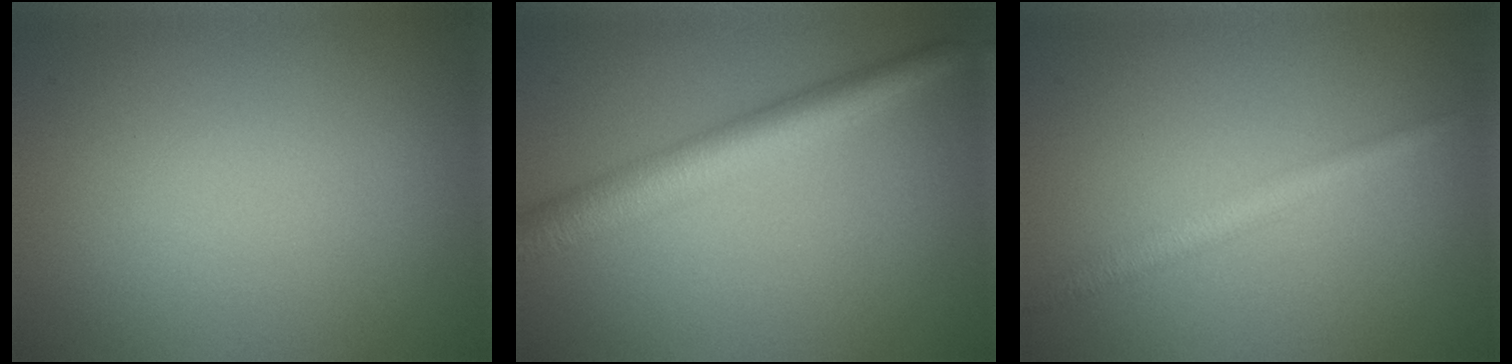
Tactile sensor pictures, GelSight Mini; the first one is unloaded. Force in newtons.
{"total": 4.7, "press": 4.7, "slide": 0.1}
{"total": 2.3, "press": 2.3, "slide": 0.1}